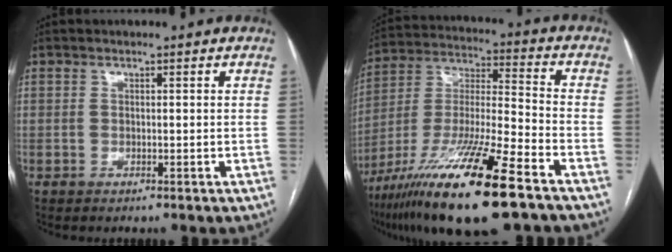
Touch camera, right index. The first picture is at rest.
{"total": 21.2, "force": [-13.1, 1.6, 16.5], "torque": [-0.318, -0.043, -0.236]}